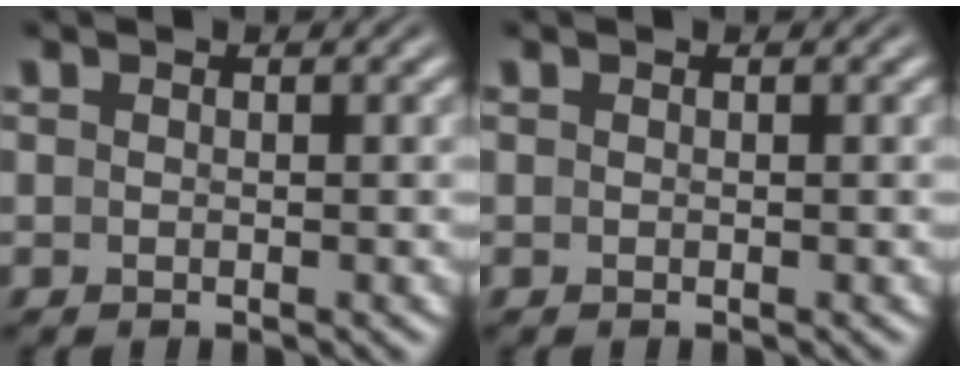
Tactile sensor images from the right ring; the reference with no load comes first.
{"total": 0.0}